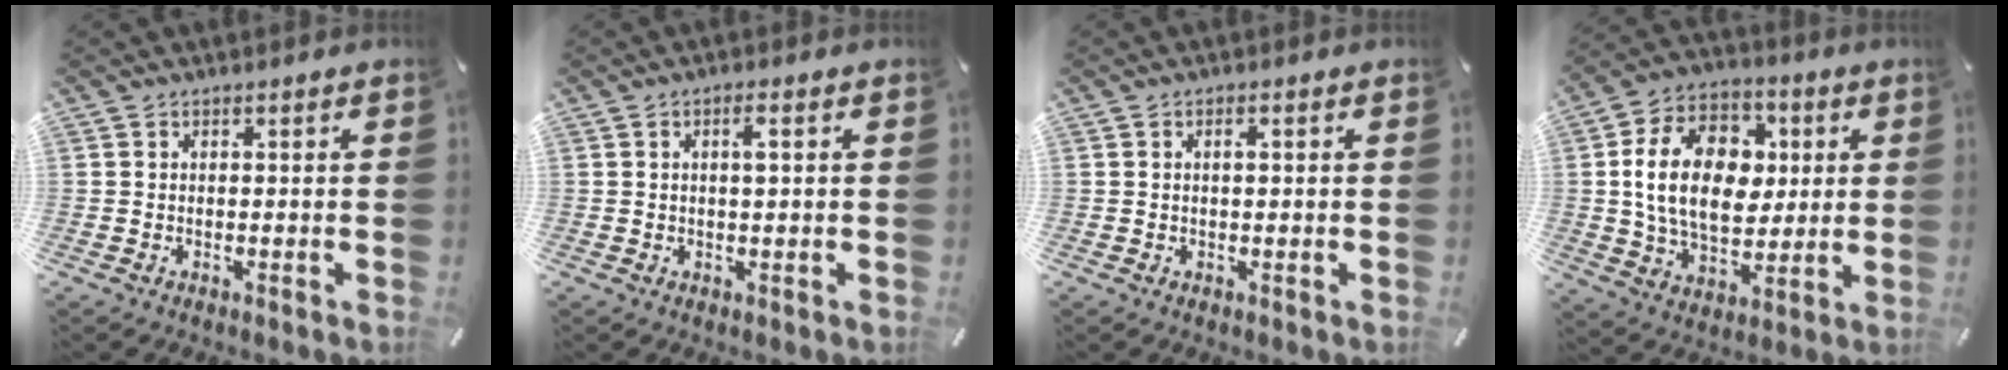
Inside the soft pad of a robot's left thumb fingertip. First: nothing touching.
{"total": 2.3, "force": [0.6, 0.5, 2.2], "torque": [-0.037, 0.000, 0.007]}
{"total": 1.4, "force": [0.3, 0.5, 1.3], "torque": [-0.025, 0.004, 0.003]}
{"total": 18.4, "force": [2.0, 13.4, 12.5], "torque": [-0.226, 0.016, 0.036]}